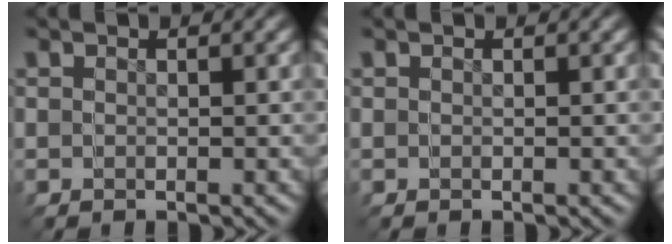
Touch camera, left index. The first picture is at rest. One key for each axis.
{"total": 0.0}